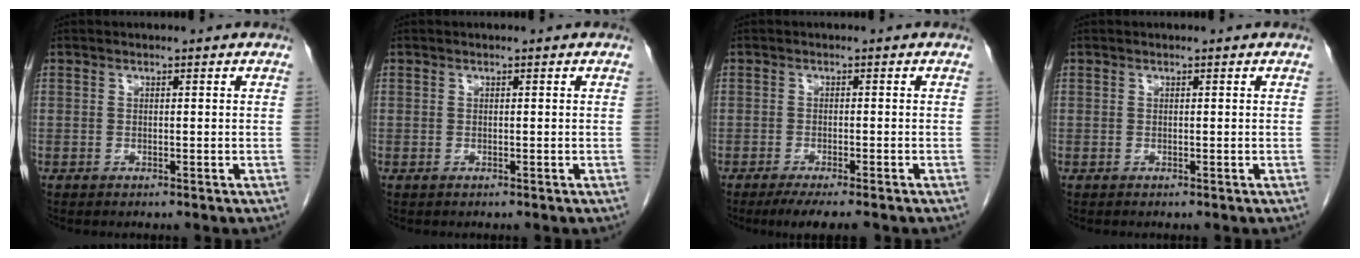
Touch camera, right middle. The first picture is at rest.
{"total": 0.0}
{"total": 5.8, "force": [-4.6, 0.5, 3.5], "torque": [-0.043, -0.011, -0.068]}
{"total": 0.0}